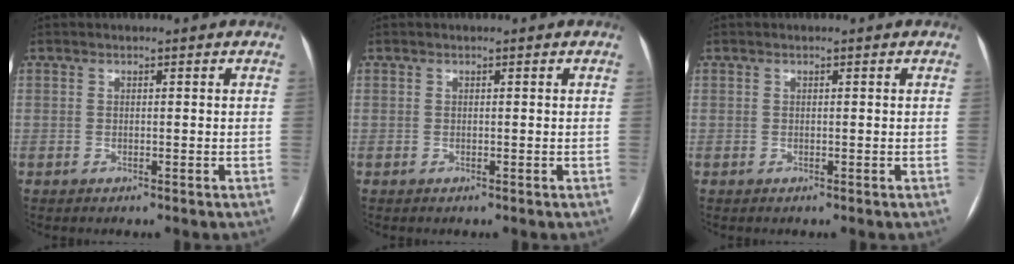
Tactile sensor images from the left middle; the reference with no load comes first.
{"total": 0.0}
{"total": 0.0}